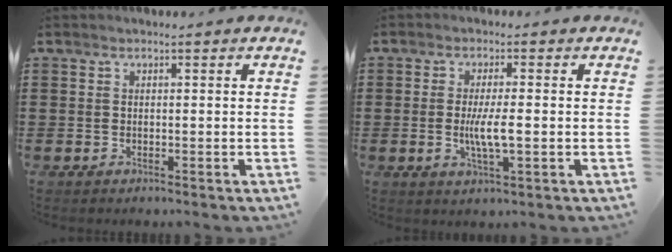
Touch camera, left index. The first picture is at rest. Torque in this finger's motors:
{"motor_torque": [1.18, 0.16, 0.38, 0.16]}